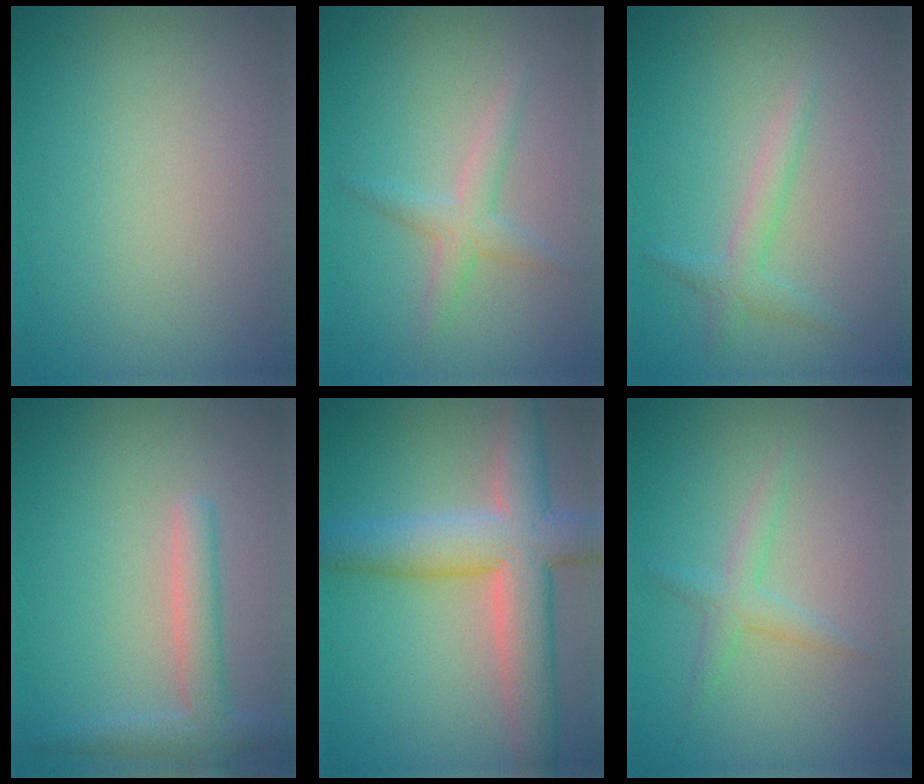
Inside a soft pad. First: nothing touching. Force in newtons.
{"total": 2.2, "press": 2.2, "slide": 0.1}
{"total": 1.9, "press": 1.9, "slide": 0.1}
{"total": 3.0, "press": 3.0, "slide": 0.1}
{"total": 8.0, "press": 8.0, "slide": 0.4}
{"total": 1.8, "press": 1.8, "slide": 0.1}